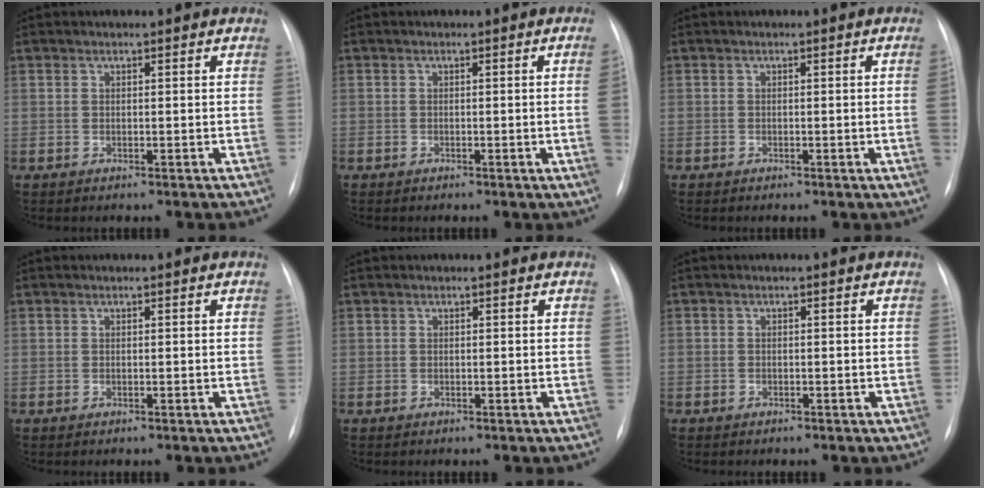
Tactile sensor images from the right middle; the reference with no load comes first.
{"total": 2.0, "force": [-0.3, -0.5, 1.9], "torque": [-0.024, 0.000, -0.005]}
{"total": 1.4, "force": [-0.3, -0.3, 1.4], "torque": [-0.020, 0.000, -0.005]}
{"total": 0.0}
{"total": 0.0}
{"total": 1.2, "force": [-0.8, 0.7, 0.4], "torque": [-0.008, 0.002, -0.009]}